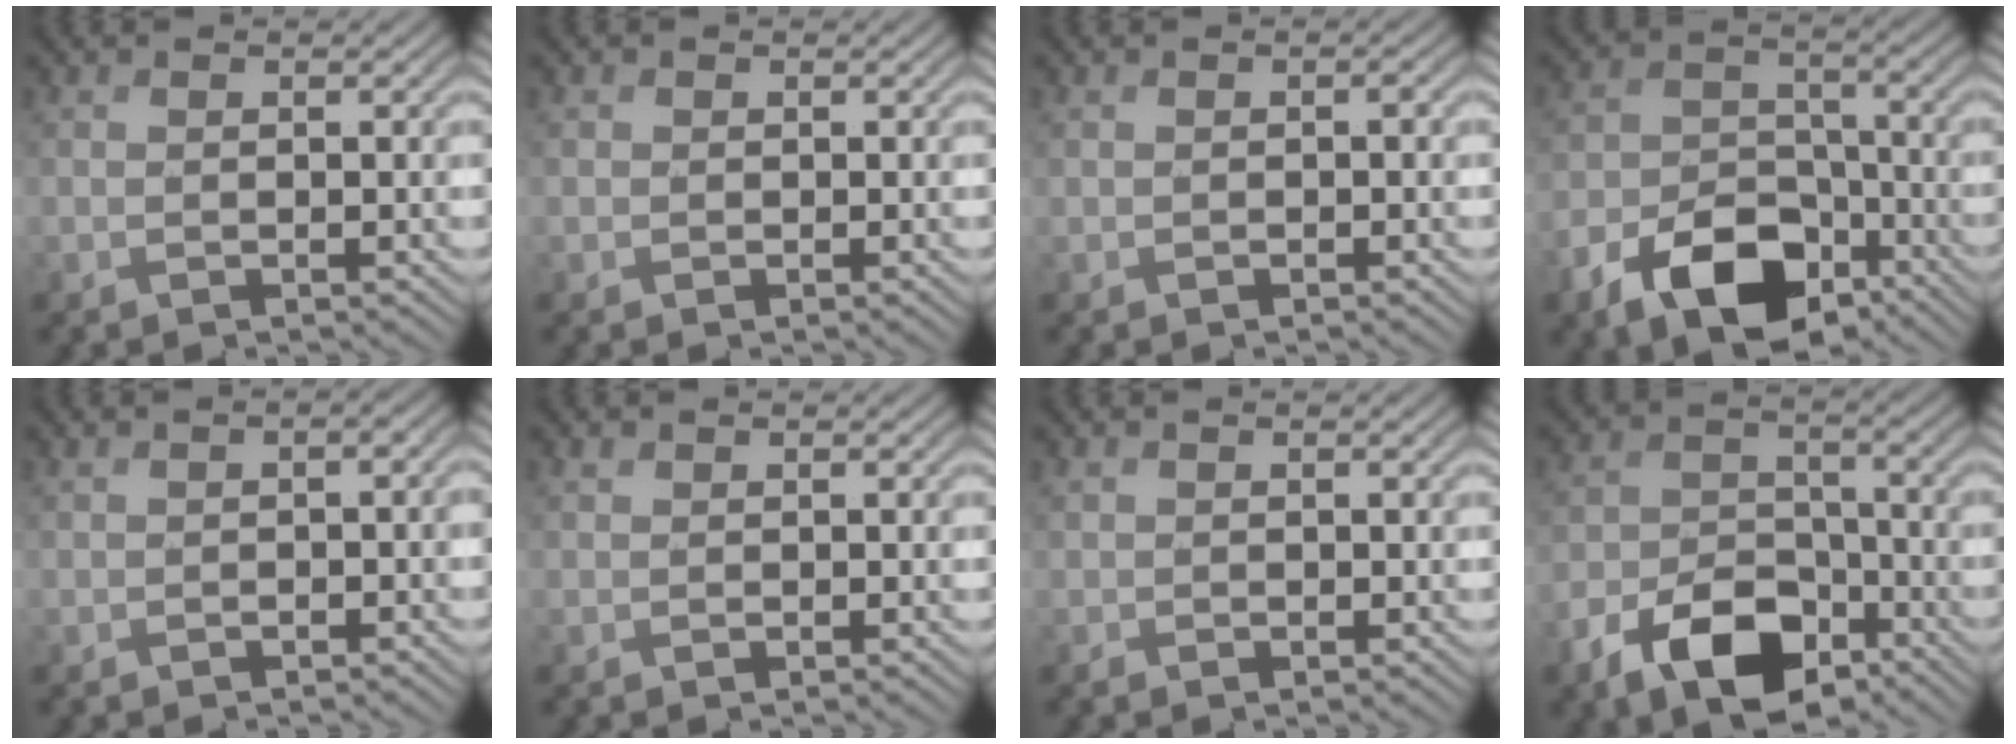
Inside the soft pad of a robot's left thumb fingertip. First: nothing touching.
{"total": 0.7, "force": [0.1, 0.7, 0.0], "torque": [0.004, -0.002, -0.003]}
{"total": 0.6, "force": [-0.1, 0.5, 0.4], "torque": [-0.005, -0.001, -0.002]}
{"total": 10.9, "force": [-6.6, 6.1, 6.1], "torque": [-0.121, -0.012, -0.125]}
{"total": 2.2, "force": [-0.1, 1.1, 1.9], "torque": [-0.034, 0.004, 0.000]}
{"total": 0.6, "force": [0.5, 0.4, 0.1], "torque": [-0.002, 0.000, 0.010]}
{"total": 0.6, "force": [0.2, 0.6, 0.0], "torque": [-0.001, -0.002, 0.005]}
{"total": 9.9, "force": [-6.2, 5.3, 5.6], "torque": [-0.110, -0.009, -0.120]}